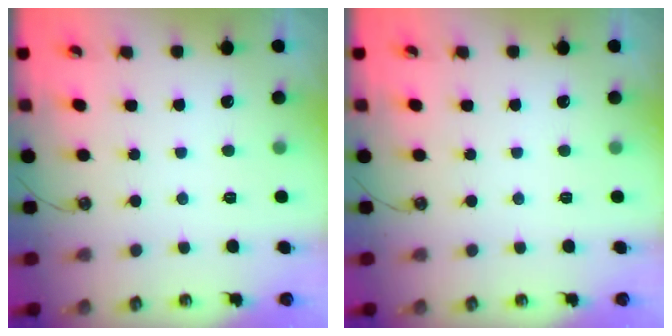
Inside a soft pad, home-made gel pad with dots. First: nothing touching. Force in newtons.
{"total": 0.0}